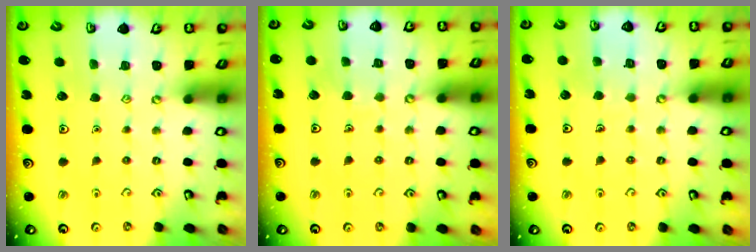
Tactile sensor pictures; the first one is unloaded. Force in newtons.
{"total": 3.3, "press": 3.3, "slide": 0.3}
{"total": 4.1, "press": 4.1, "slide": 0.2}